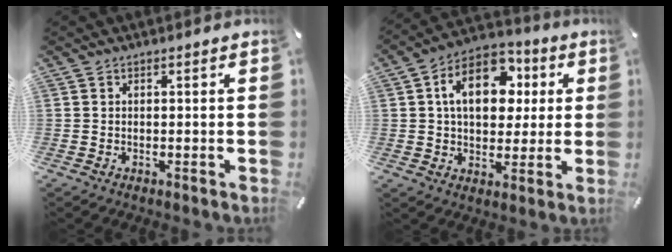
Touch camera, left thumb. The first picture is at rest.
{"total": 15.3, "force": [4.1, 10.8, 10.1], "torque": [-0.158, 0.000, 0.072]}